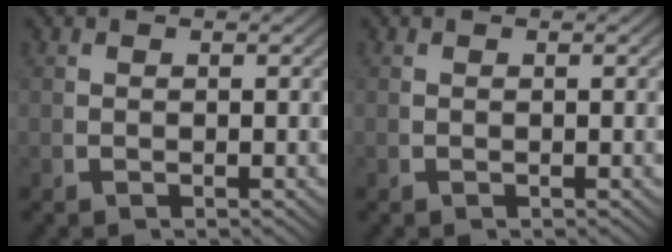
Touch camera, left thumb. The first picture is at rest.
{"total": 0.0}